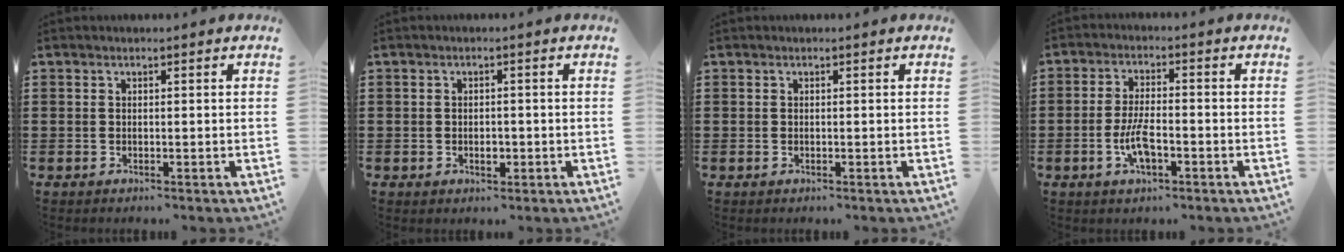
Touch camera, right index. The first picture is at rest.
{"total": 1.8, "force": [-0.4, 1.0, 1.4], "torque": [-0.028, -0.001, -0.008]}
{"total": 0.0}
{"total": 5.8, "force": [-1.9, 1.9, 5.1], "torque": [-0.115, -0.006, -0.039]}